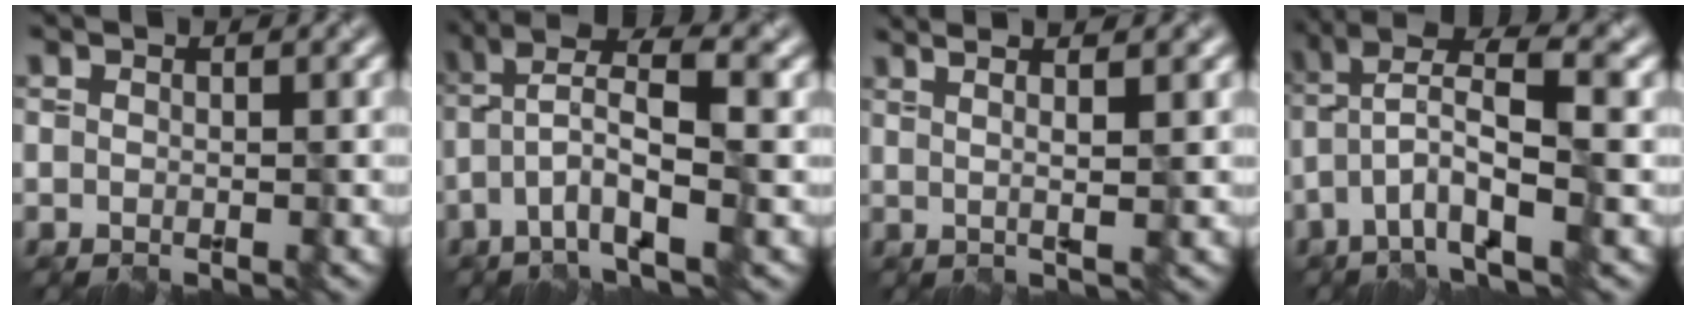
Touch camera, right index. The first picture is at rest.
{"total": 5.5, "force": [-1.6, 1.0, 5.2], "torque": [-0.099, 0.022, -0.039]}
{"total": 5.2, "force": [2.5, 1.7, 4.2], "torque": [-0.043, 0.027, 0.008]}
{"total": 6.1, "force": [-1.5, 1.3, 5.8], "torque": [-0.106, 0.024, -0.038]}